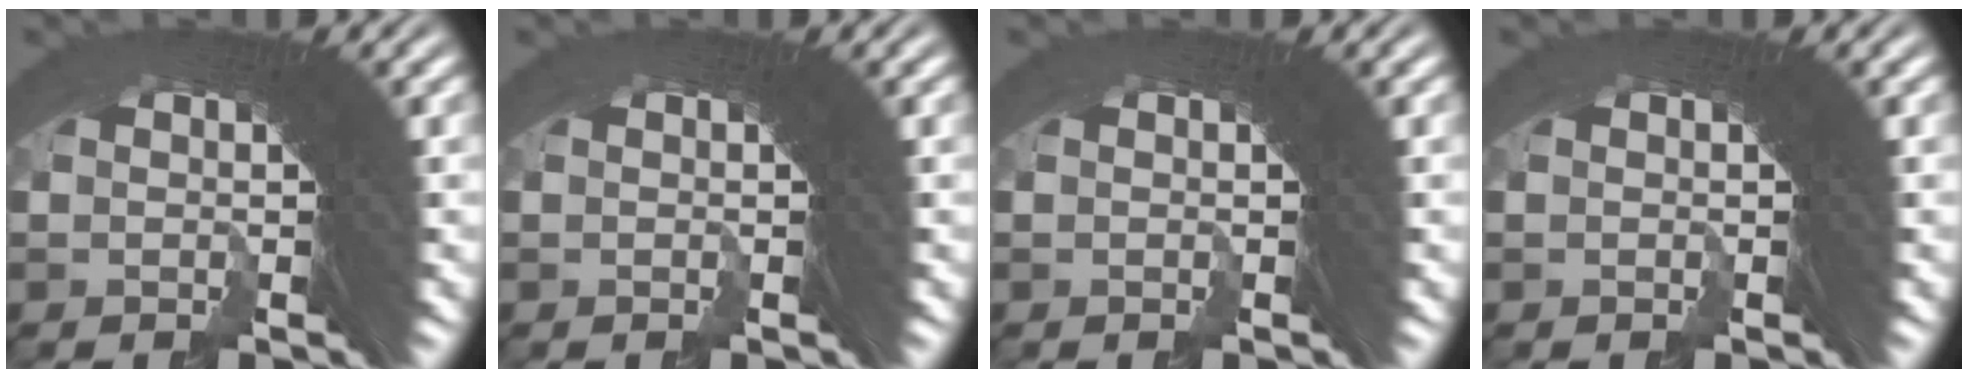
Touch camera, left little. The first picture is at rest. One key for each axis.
{"total": 0.0}
{"total": 0.0}
{"total": 0.0}